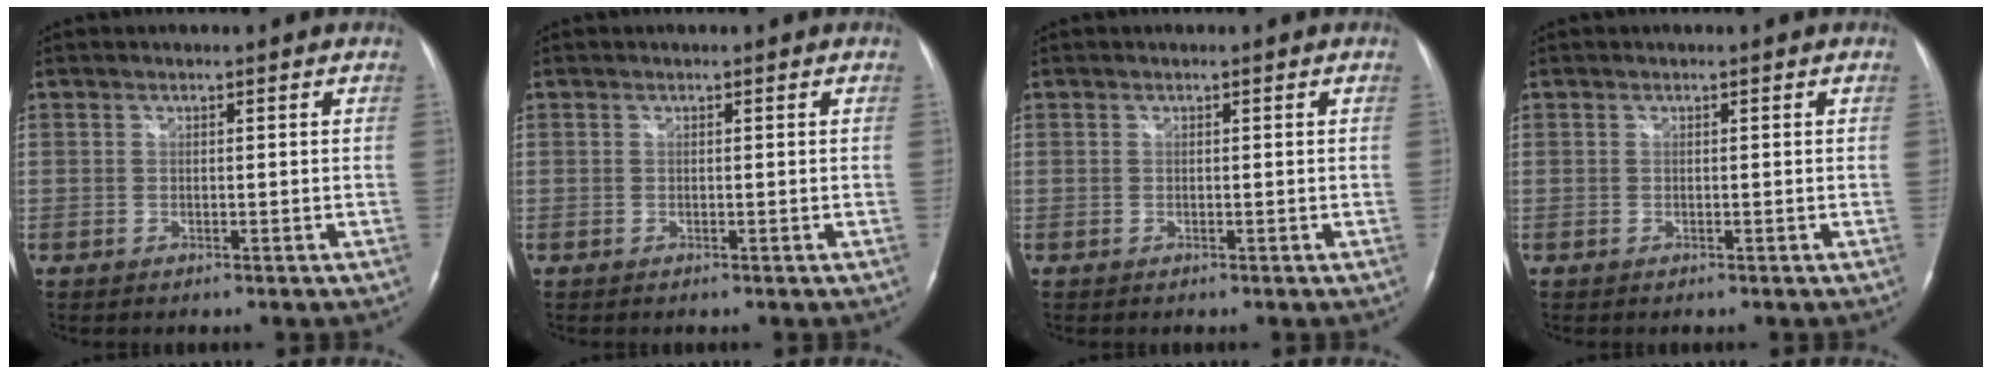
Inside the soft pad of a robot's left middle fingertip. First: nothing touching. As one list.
[{"total": 0.0}, {"total": 0.0}, {"total": 0.0}]